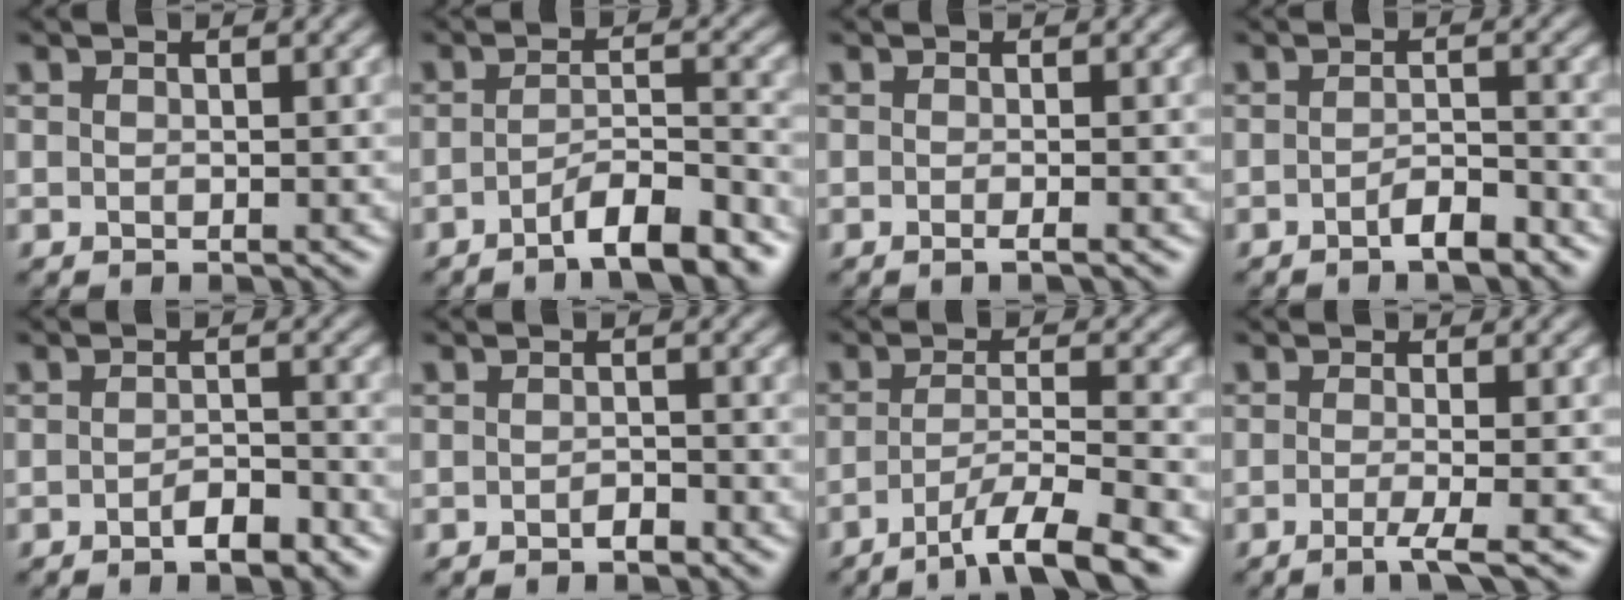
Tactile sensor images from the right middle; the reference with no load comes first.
{"total": 5.9, "force": [-4.1, 1.3, 4.1], "torque": [-0.056, 0.006, -0.065]}
{"total": 1.4, "force": [-0.4, 0.4, 1.2], "torque": [-0.010, -0.005, -0.014]}
{"total": 2.4, "force": [-1.6, 0.7, 1.7], "torque": [-0.028, 0.004, -0.029]}
{"total": 2.5, "force": [-1.5, 0.9, 1.8], "torque": [-0.028, 0.002, -0.025]}
{"total": 1.1, "force": [-0.7, 0.4, 0.7], "torque": [-0.011, 0.001, -0.011]}
{"total": 6.6, "force": [-4.1, 1.4, 4.9], "torque": [-0.070, -0.001, -0.071]}
{"total": 2.7, "force": [-1.2, 0.5, 2.4], "torque": [-0.035, -0.007, -0.030]}